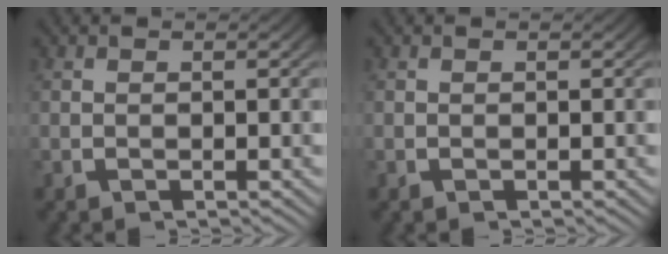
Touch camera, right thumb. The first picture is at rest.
{"total": 0.0}